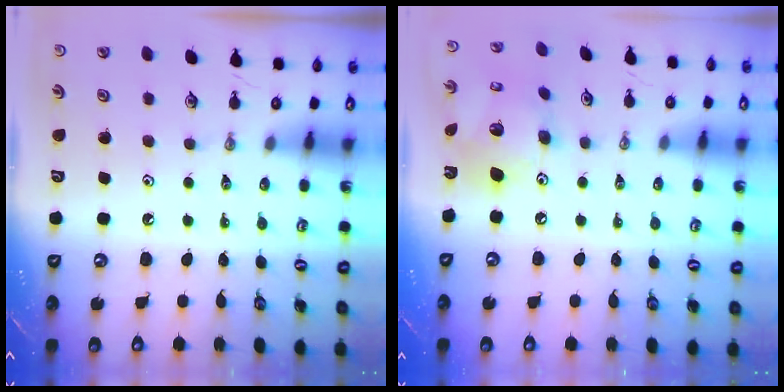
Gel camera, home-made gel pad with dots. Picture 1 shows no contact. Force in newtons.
{"total": 14.8, "press": 14.7, "slide": 1.5}